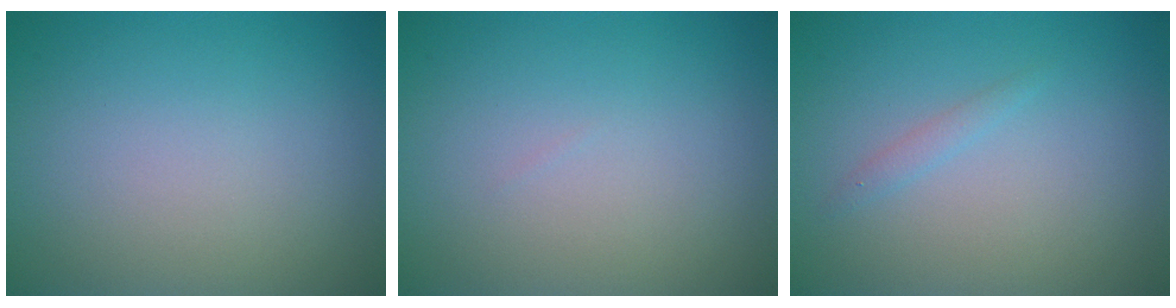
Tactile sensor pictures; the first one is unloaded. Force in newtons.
{"total": 0.0}
{"total": 0.8, "press": 0.8, "slide": 0.1}